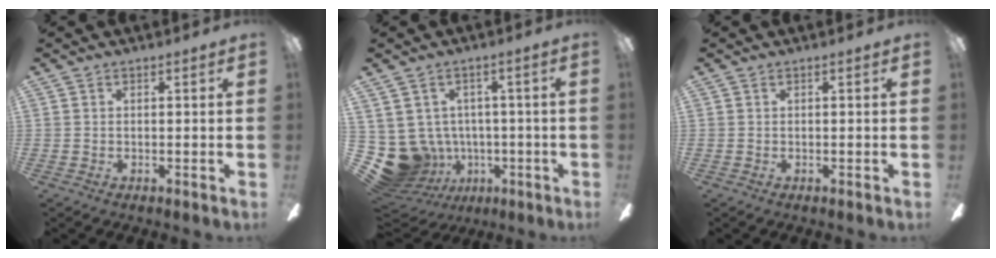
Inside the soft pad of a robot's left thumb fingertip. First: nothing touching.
{"total": 11.7, "force": [-2.2, 10.7, 4.2], "torque": [-0.138, 0.000, -0.026]}
{"total": 0.0}